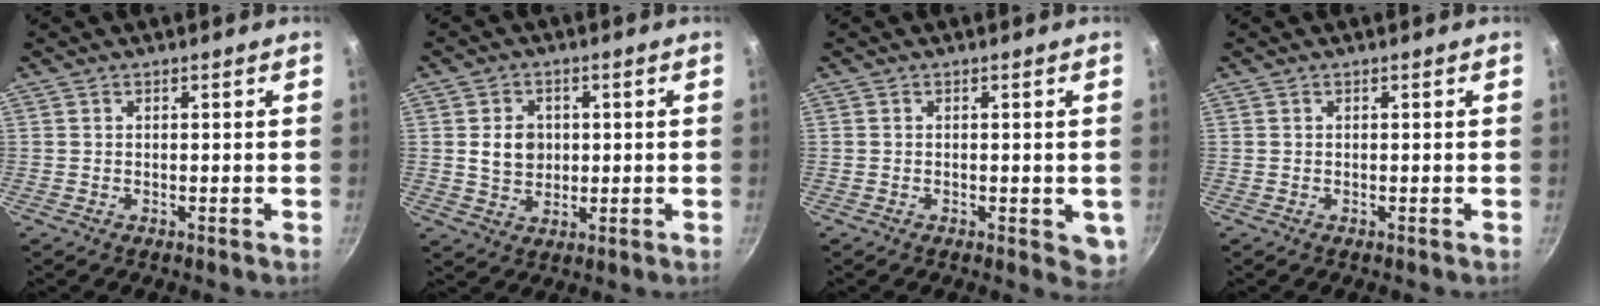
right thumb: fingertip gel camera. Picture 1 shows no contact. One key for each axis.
{"total": 6.1, "fx": 0.7, "fy": 4.9, "fz": 3.5, "tx": -0.037, "ty": -0.002, "tz": 0.014}
{"total": 4.1, "fx": -0.8, "fy": 2.1, "fz": 3.4, "tx": -0.031, "ty": -0.007, "tz": -0.009}
{"total": 0.0}